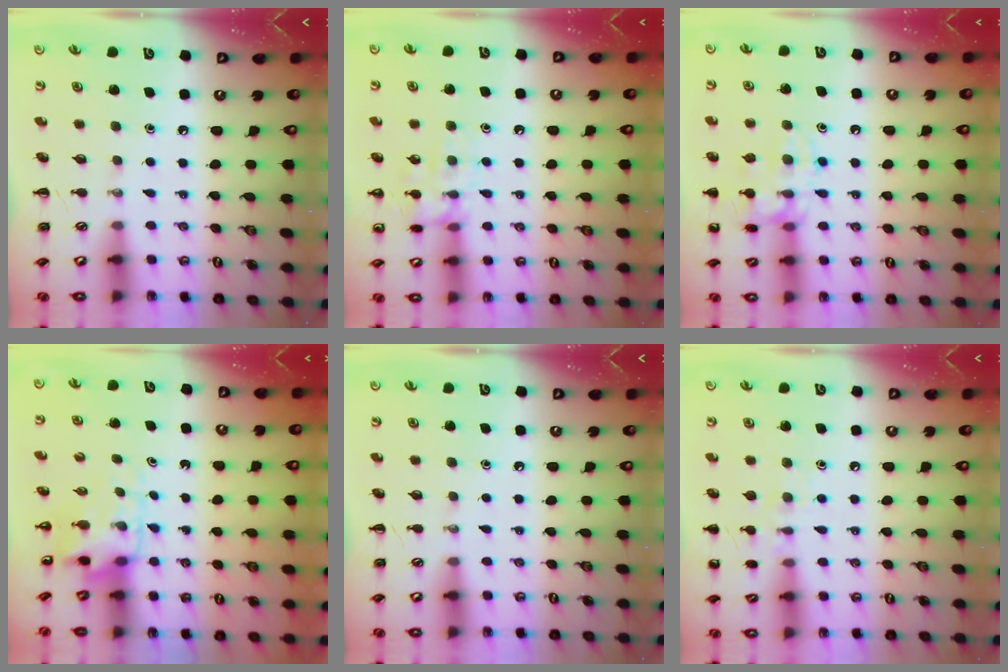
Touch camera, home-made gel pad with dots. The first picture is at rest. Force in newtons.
{"total": 10.2, "press": 10.2, "slide": 0.9}
{"total": 14.6, "press": 14.6, "slide": 1.2}
{"total": 4.6, "press": 4.6, "slide": 0.5}
{"total": 0.0}
{"total": 7.9, "press": 7.6, "slide": 2.1}